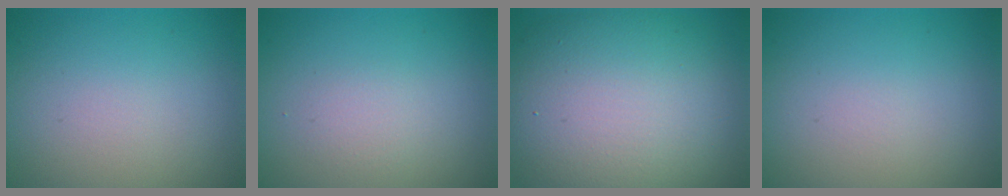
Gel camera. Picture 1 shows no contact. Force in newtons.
{"total": 1.2, "press": 1.2, "slide": 0.0}
{"total": 12.6, "press": 12.6, "slide": 0.8}
{"total": 0.0}